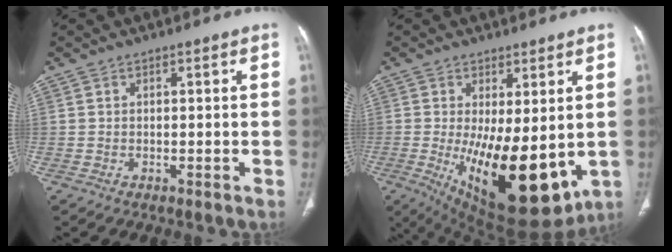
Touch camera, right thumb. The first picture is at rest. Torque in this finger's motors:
{"motor_torque": [1.21, 3.80, 0.66, 0.29, 0.66]}